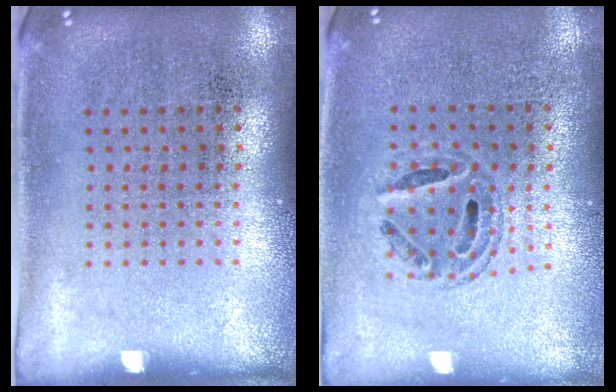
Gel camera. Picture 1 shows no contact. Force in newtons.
{"total": 0.7, "press": 0.7, "slide": 0.2}